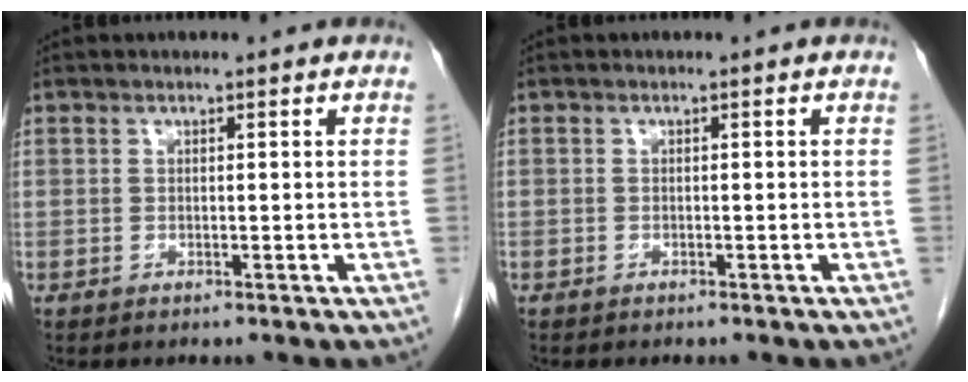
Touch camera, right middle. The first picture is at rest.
{"total": 0.0}